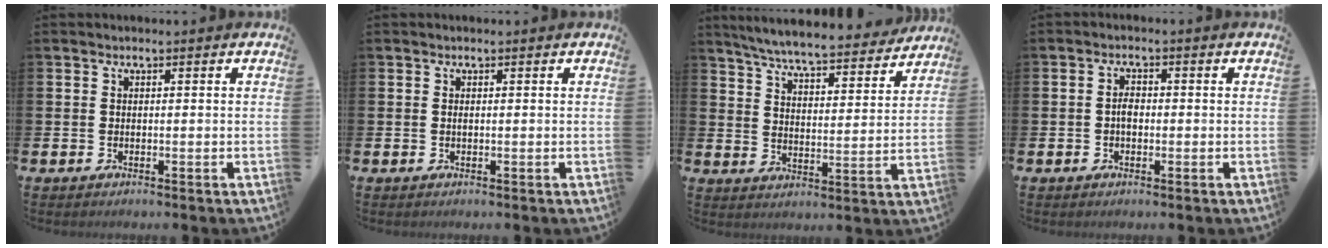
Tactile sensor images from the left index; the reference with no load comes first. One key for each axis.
{"total": 0.0}
{"total": 6.7, "fx": 6.4, "fy": 0.3, "fz": 2.0, "tx": -0.062, "ty": -0.046, "tz": 0.108}
{"total": 2.0, "fx": -0.3, "fy": 1.2, "fz": 1.5, "tx": -0.021, "ty": 0.002, "tz": -0.008}